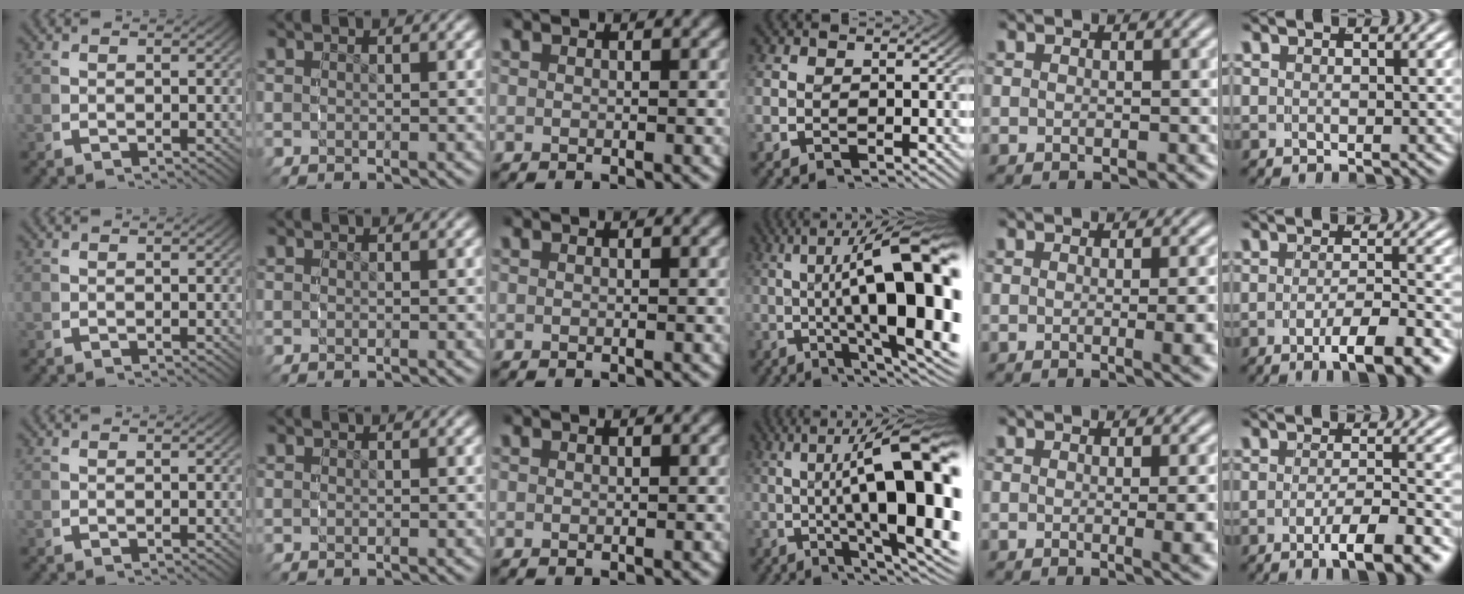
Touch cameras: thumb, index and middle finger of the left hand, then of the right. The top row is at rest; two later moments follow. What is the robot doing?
{"motion": "grasp_and_lifting", "object": "dispenser bottle"}